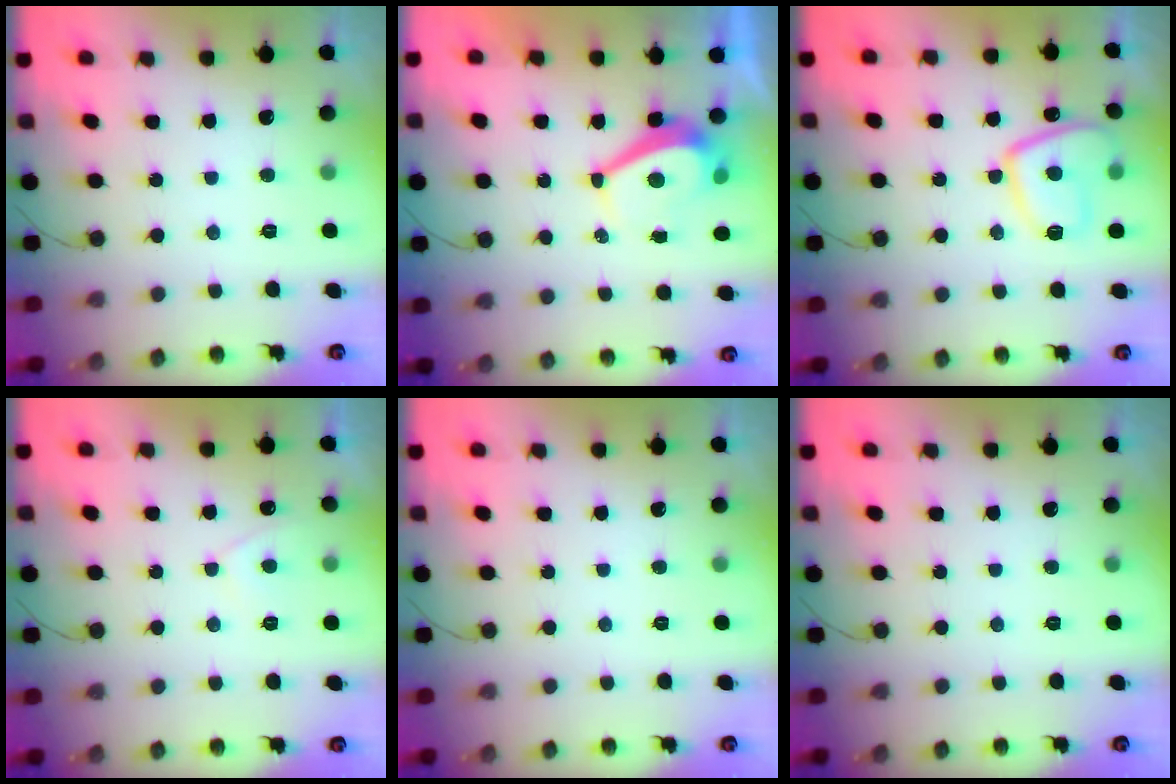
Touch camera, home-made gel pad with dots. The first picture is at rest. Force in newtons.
{"total": 5.1, "press": 5.1, "slide": 0.5}
{"total": 11.3, "press": 11.2, "slide": 1.0}
{"total": 2.7, "press": 2.7, "slide": 0.6}
{"total": 0.0}
{"total": 0.0}